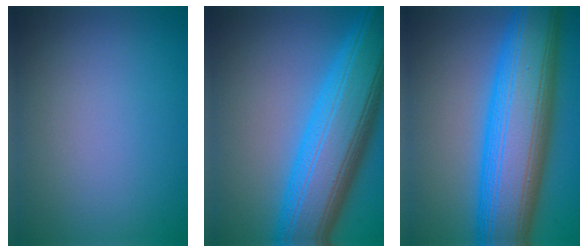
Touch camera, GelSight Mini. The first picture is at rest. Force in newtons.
{"total": 12.4, "press": 12.4, "slide": 0.2}
{"total": 14.4, "press": 14.4, "slide": 0.1}